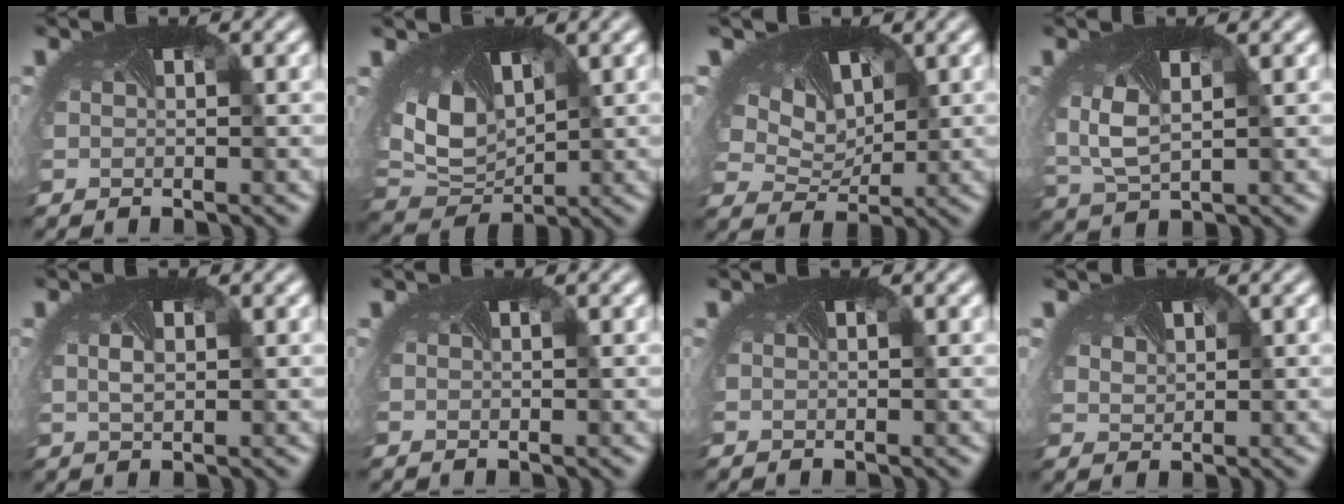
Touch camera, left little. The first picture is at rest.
{"total": 5.4, "force": [1.7, 3.8, 3.6], "torque": [-0.103, -0.020, 0.037]}
{"total": 7.9, "force": [4.6, 4.9, 4.2], "torque": [-0.103, 0.012, 0.069]}
{"total": 3.5, "force": [0.3, 2.0, 2.8], "torque": [-0.090, -0.016, 0.010]}
{"total": 0.7, "force": [0.1, 0.3, 0.6], "torque": [-0.031, -0.010, 0.011]}
{"total": 0.0}
{"total": 0.0}
{"total": 1.2, "force": [0.9, 0.5, -0.4], "torque": [-0.012, -0.012, 0.023]}